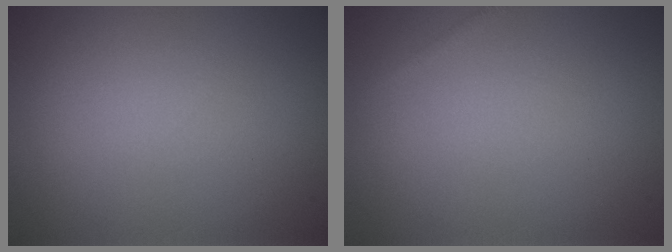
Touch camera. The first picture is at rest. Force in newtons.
{"total": 0.6, "press": 0.6, "slide": 0.0}